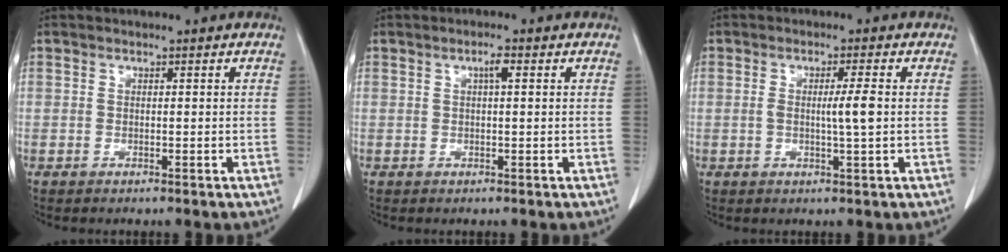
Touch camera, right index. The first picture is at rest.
{"total": 1.6, "force": [0.5, 0.2, 1.5], "torque": [-0.027, 0.004, 0.007]}
{"total": 3.6, "force": [0.0, -0.3, 3.6], "torque": [-0.064, -0.004, -0.001]}